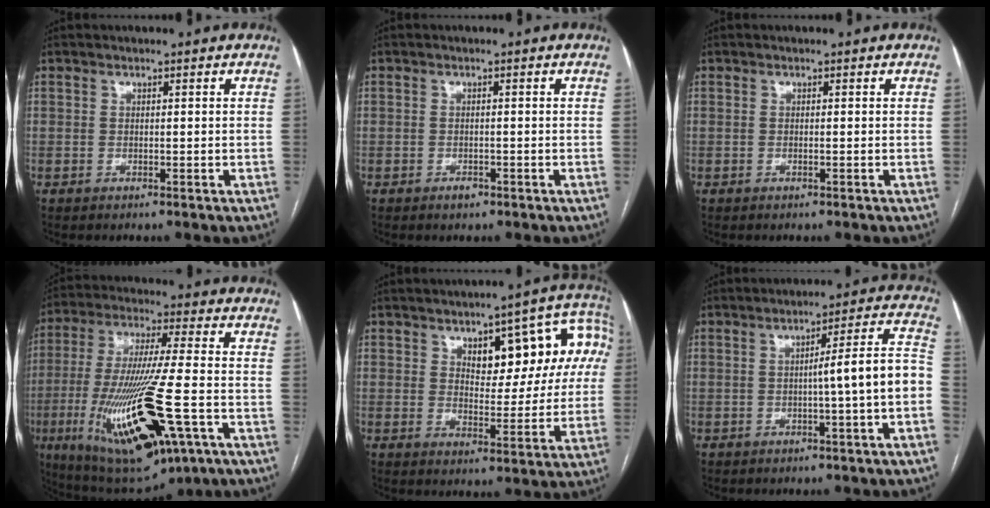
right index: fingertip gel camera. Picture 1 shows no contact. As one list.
[{"total": 1.4, "force": [-0.9, 0.9, 0.6], "torque": [-0.007, 0.002, -0.011]}, {"total": 0.0}, {"total": 23.4, "force": [-8.1, 4.2, 21.5], "torque": [-0.434, -0.044, -0.126]}, {"total": 12.9, "force": [4.2, 5.4, 10.9], "torque": [-0.125, 0.039, 0.058]}, {"total": 8.5, "force": [-1.9, -0.8, 8.2], "torque": [-0.106, 0.027, -0.028]}]